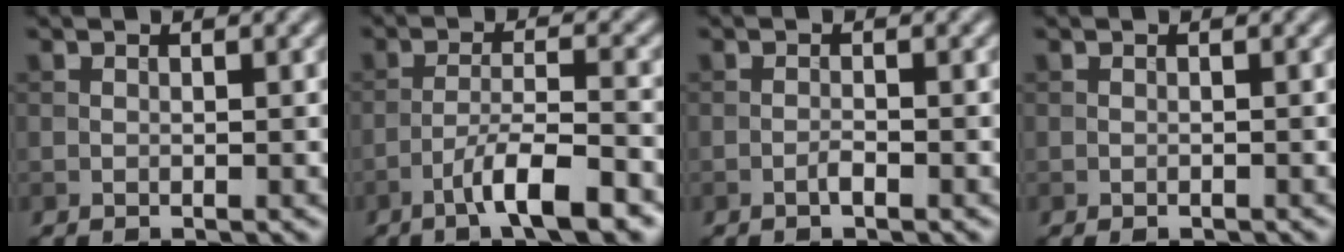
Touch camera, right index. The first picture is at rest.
{"total": 6.2, "force": [-3.9, 1.0, 4.7], "torque": [-0.077, 0.007, -0.068]}
{"total": 0.9, "force": [-0.6, 0.1, 0.7], "torque": [-0.013, 0.002, -0.012]}
{"total": 0.9, "force": [-0.7, 0.3, 0.5], "torque": [-0.007, -0.003, -0.009]}